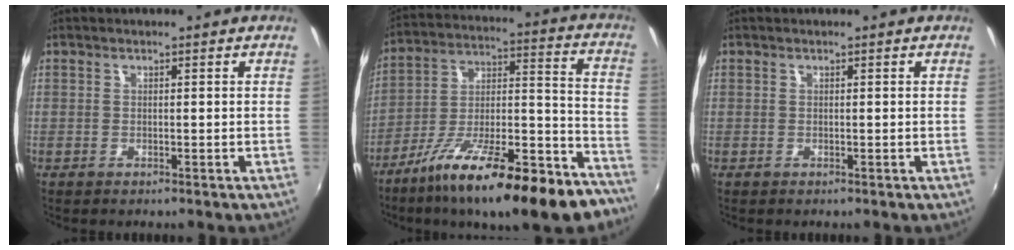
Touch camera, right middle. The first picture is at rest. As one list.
[{"total": 26.2, "force": [-18.2, 6.7, 17.6], "torque": [-0.262, -0.018, -0.278]}, {"total": 0.0}]